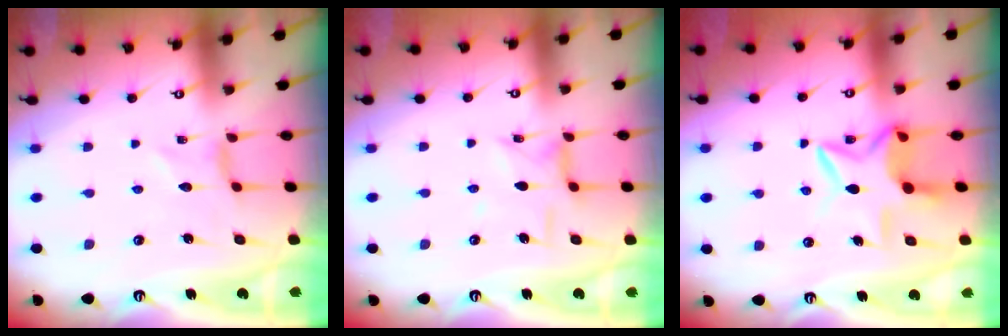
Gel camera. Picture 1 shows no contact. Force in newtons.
{"total": 5.8, "press": 5.7, "slide": 0.5}
{"total": 11.1, "press": 11.0, "slide": 1.5}